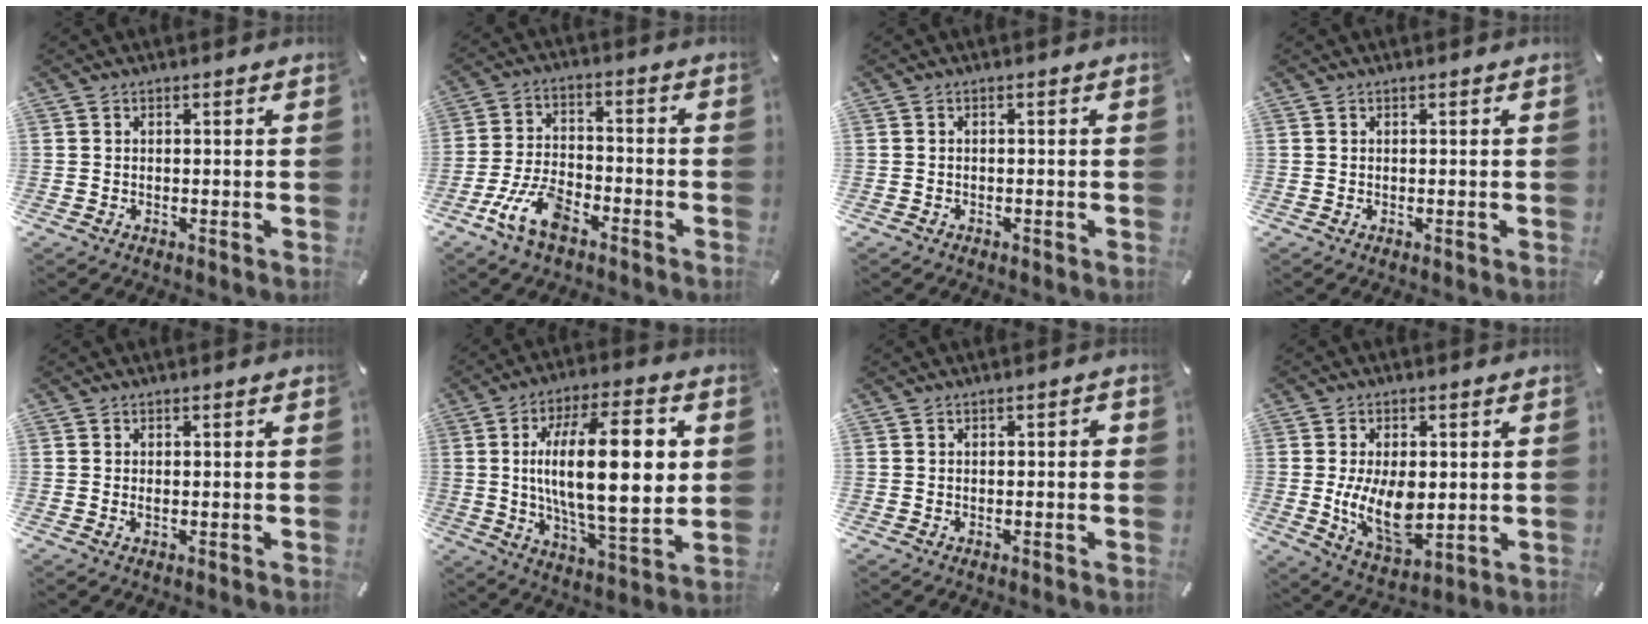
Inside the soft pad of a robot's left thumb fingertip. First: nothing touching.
{"total": 10.9, "force": [-6.9, 5.0, 6.8], "torque": [-0.146, 0.030, -0.130]}
{"total": 0.7, "force": [-0.6, 0.4, 0.2], "torque": [-0.003, 0.001, -0.013]}
{"total": 0.0}
{"total": 0.9, "force": [0.0, 0.4, 0.8], "torque": [-0.016, 0.001, -0.001]}
{"total": 22.9, "force": [3.5, 8.3, 21.0], "torque": [-0.362, -0.010, 0.039]}
{"total": 1.1, "force": [-0.3, 0.6, 0.9], "torque": [-0.016, 0.004, -0.008]}
{"total": 12.3, "force": [-0.2, 7.3, 9.9], "torque": [-0.182, -0.019, -0.002]}